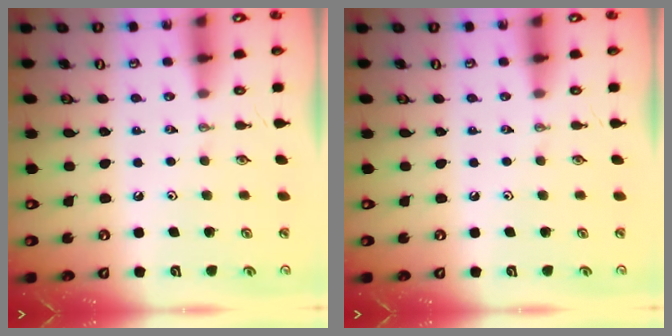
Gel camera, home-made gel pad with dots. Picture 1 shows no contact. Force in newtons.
{"total": 0.0}